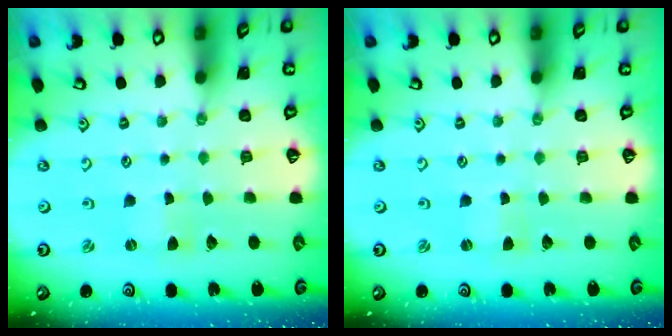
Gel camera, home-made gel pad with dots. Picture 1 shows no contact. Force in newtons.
{"total": 0.0}